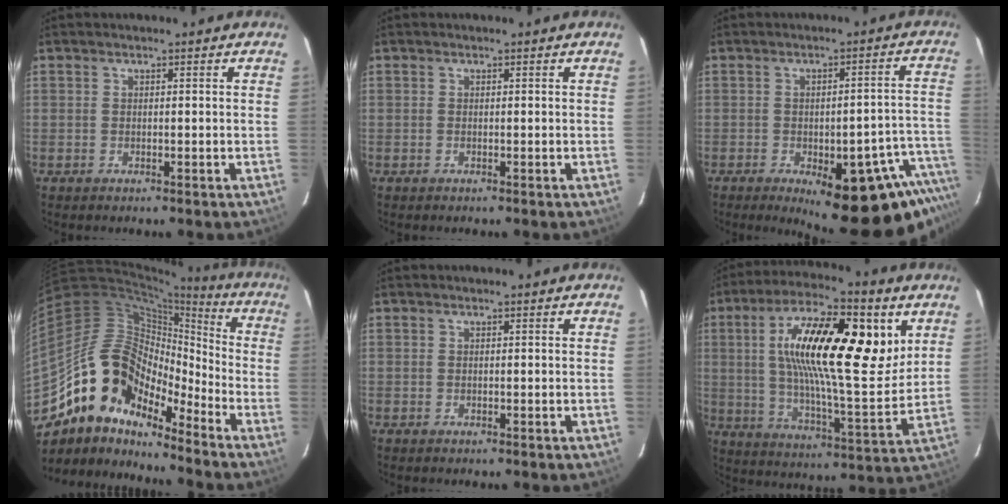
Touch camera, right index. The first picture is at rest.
{"total": 0.0}
{"total": 20.3, "force": [-13.4, 5.9, 14.0], "torque": [-0.142, -0.007, -0.158]}
{"total": 16.3, "force": [-12.1, 7.9, 7.6], "torque": [-0.138, 0.016, -0.235]}
{"total": 0.0}
{"total": 24.3, "force": [7.9, 7.5, 21.7], "torque": [-0.371, 0.017, 0.121]}